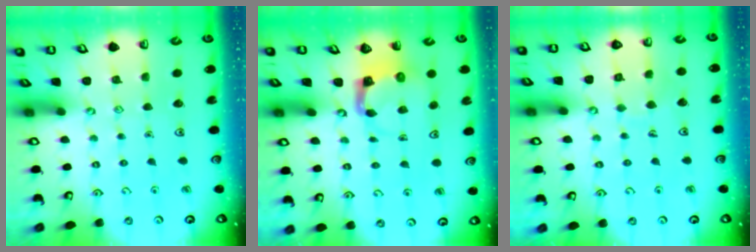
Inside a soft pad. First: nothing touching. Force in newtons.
{"total": 4.0, "press": 3.9, "slide": 0.7}
{"total": 5.7, "press": 5.7, "slide": 0.2}